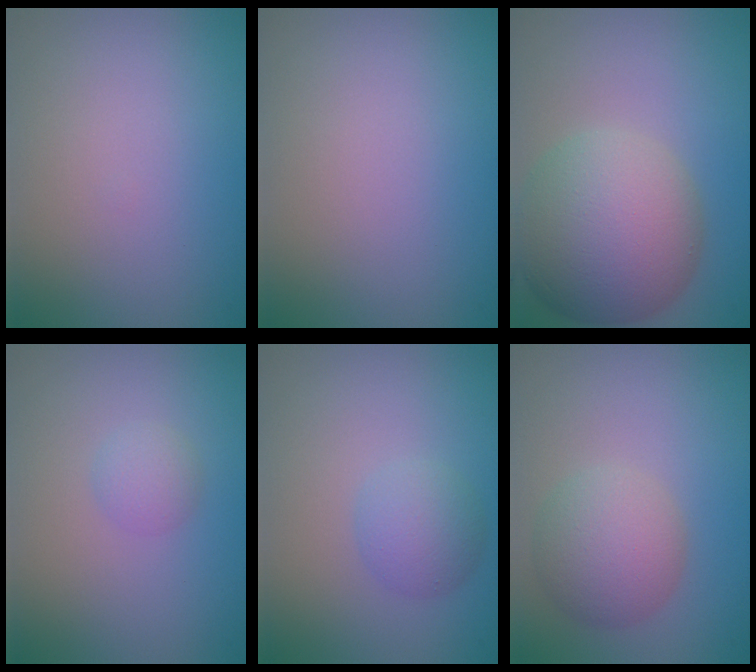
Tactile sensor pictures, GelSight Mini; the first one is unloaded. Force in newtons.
{"total": 0.0}
{"total": 11.2, "press": 11.1, "slide": 0.4}
{"total": 1.3, "press": 1.3, "slide": 0.1}
{"total": 2.6, "press": 2.6, "slide": 0.1}
{"total": 5.0, "press": 5.0, "slide": 0.3}